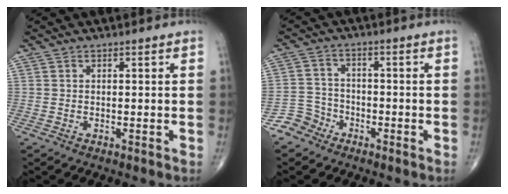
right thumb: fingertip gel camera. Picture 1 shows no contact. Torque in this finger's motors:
{"motor_torque": [0.55, -0.41, -0.16, -0.50, -0.03]}